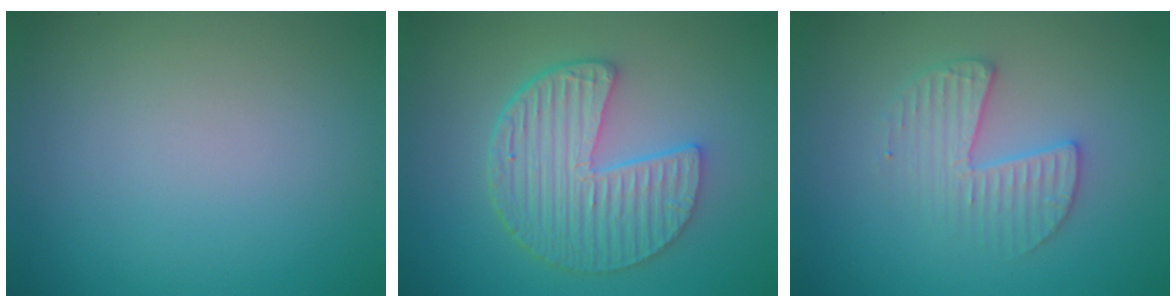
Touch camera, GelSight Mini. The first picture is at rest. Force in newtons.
{"total": 6.2, "press": 4.7, "slide": 4.1}
{"total": 3.1, "press": 3.0, "slide": 0.5}